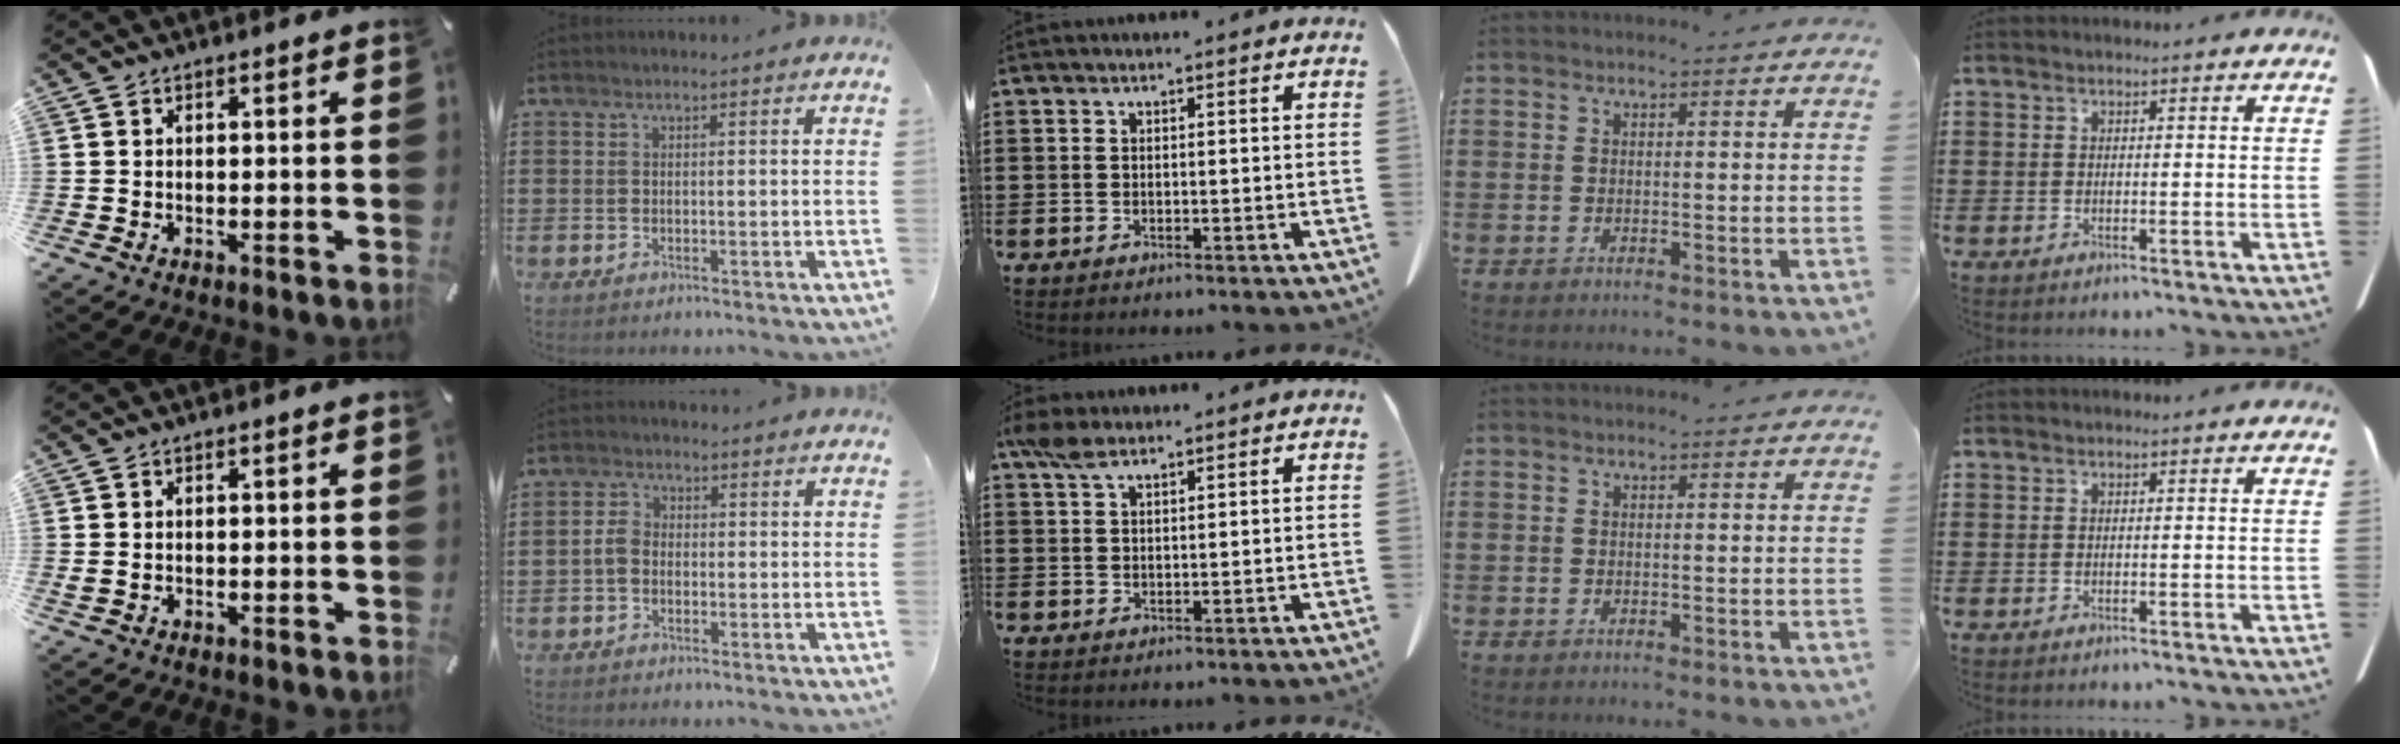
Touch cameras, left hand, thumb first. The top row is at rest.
{"thumb": {"total": 0.7, "force": [0.1, 0.6, 0.4], "torque": [-0.010, 0.001, 0.002]}, "index": {"total": 2.6, "force": [-0.6, 1.9, 1.6], "torque": [-0.046, 0.000, -0.017]}, "middle": {"total": 3.6, "force": [2.4, 1.3, 2.3], "torque": [-0.052, 0.004, 0.044]}}